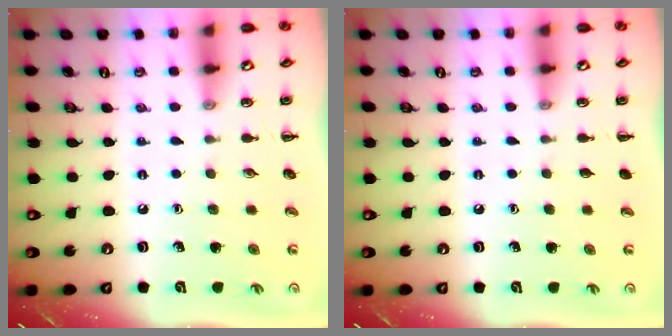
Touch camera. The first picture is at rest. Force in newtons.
{"total": 0.0}